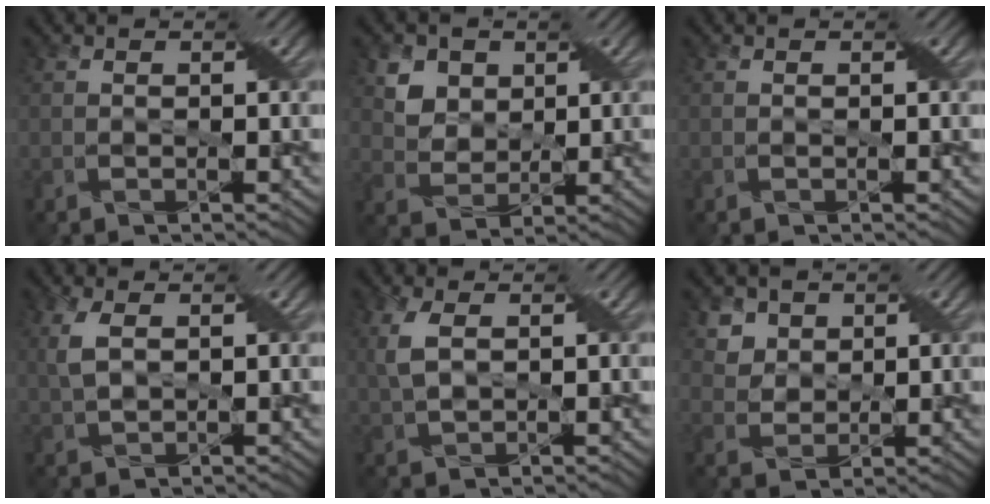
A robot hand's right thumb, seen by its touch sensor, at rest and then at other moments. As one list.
[{"total": 4.9, "force": [2.4, 3.8, 1.8], "torque": [-0.059, -0.013, 0.056]}, {"total": 0.0}, {"total": 3.6, "force": [1.1, 1.8, 2.9], "torque": [-0.081, 0.008, 0.023]}, {"total": 4.0, "force": [1.1, 2.0, 3.2], "torque": [-0.091, 0.008, 0.023]}, {"total": 4.1, "force": [2.3, 3.2, 1.1], "torque": [-0.050, -0.015, 0.060]}]